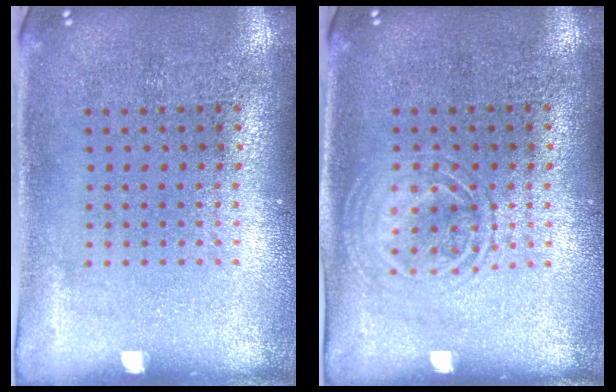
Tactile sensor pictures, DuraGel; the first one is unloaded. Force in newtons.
{"total": 1.3, "press": 1.2, "slide": 0.2}